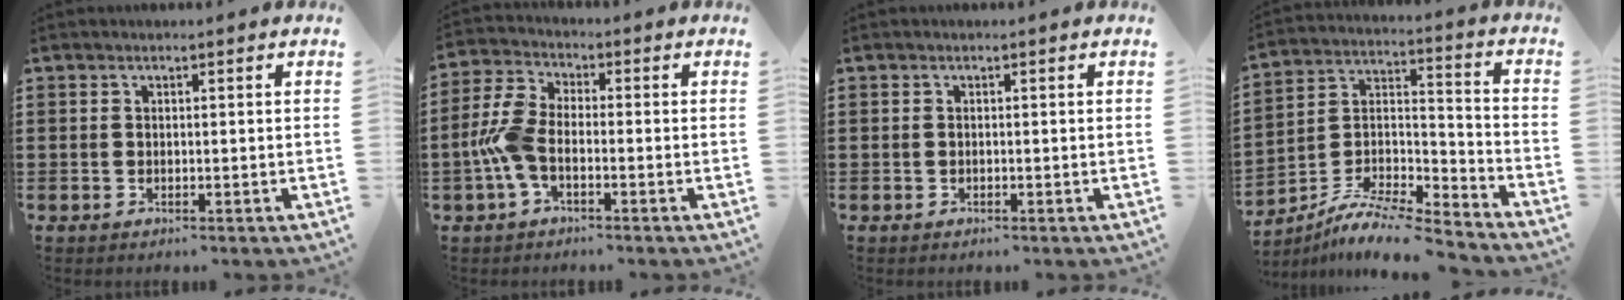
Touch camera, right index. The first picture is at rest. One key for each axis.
{"total": 6.7, "fx": -1.7, "fy": 3.4, "fz": 5.5, "tx": -0.137, "ty": -0.003, "tz": -0.038}
{"total": 0.0}
{"total": 8.8, "fx": -8.1, "fy": 1.5, "fz": 3.1, "tx": -0.062, "ty": 0.011, "tz": -0.164}